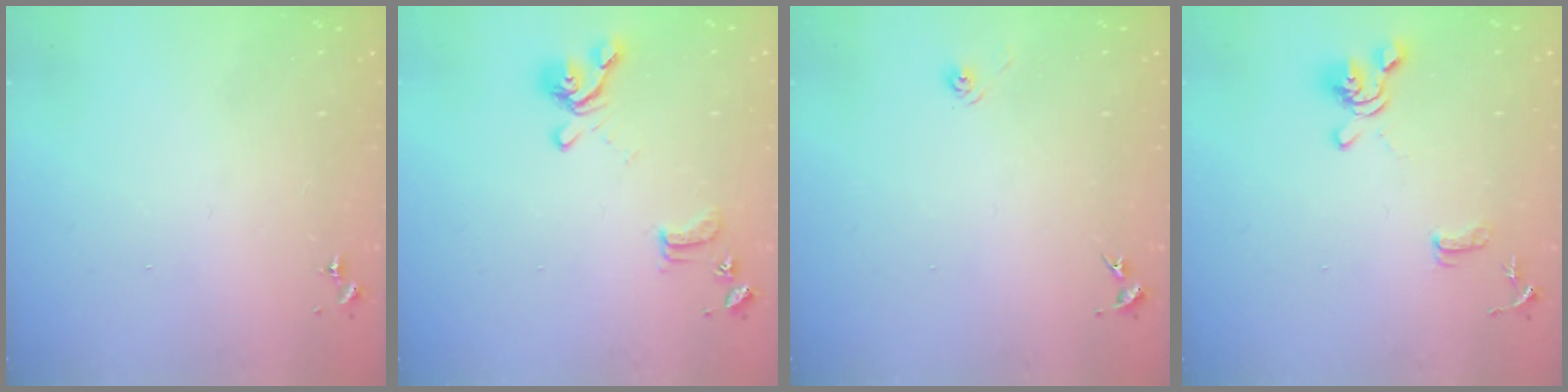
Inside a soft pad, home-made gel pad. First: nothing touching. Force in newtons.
{"total": 12.6, "press": 12.5, "slide": 1.4}
{"total": 3.2, "press": 2.7, "slide": 1.7}
{"total": 11.5, "press": 11.4, "slide": 1.6}